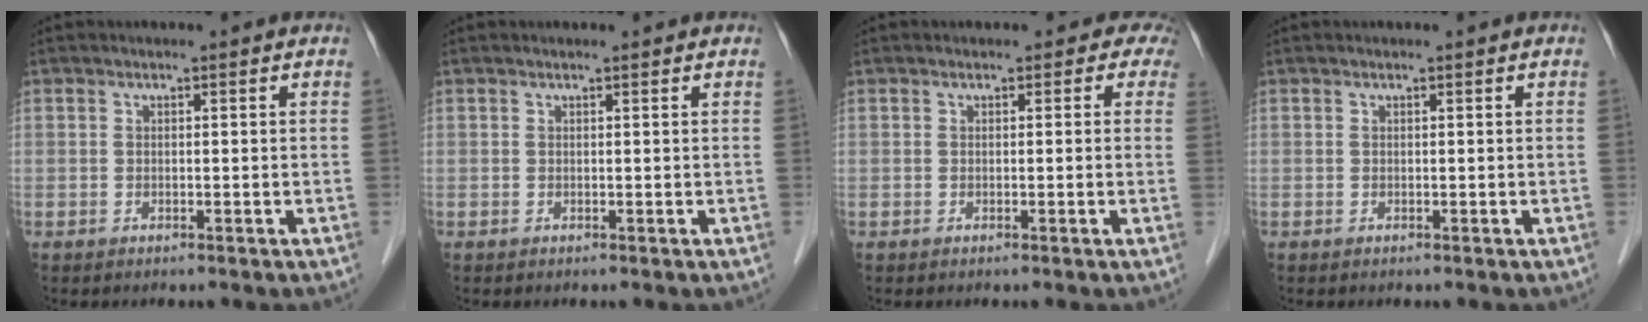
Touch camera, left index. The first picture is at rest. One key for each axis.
{"total": 0.9, "fx": 0.8, "fy": 0.2, "fz": 0.2, "tx": -0.011, "ty": 0.007, "tz": 0.008}
{"total": 1.8, "fx": 1.0, "fy": 1.4, "fz": 0.4, "tx": 0.015, "ty": -0.002, "tz": -0.009}
{"total": 0.0}